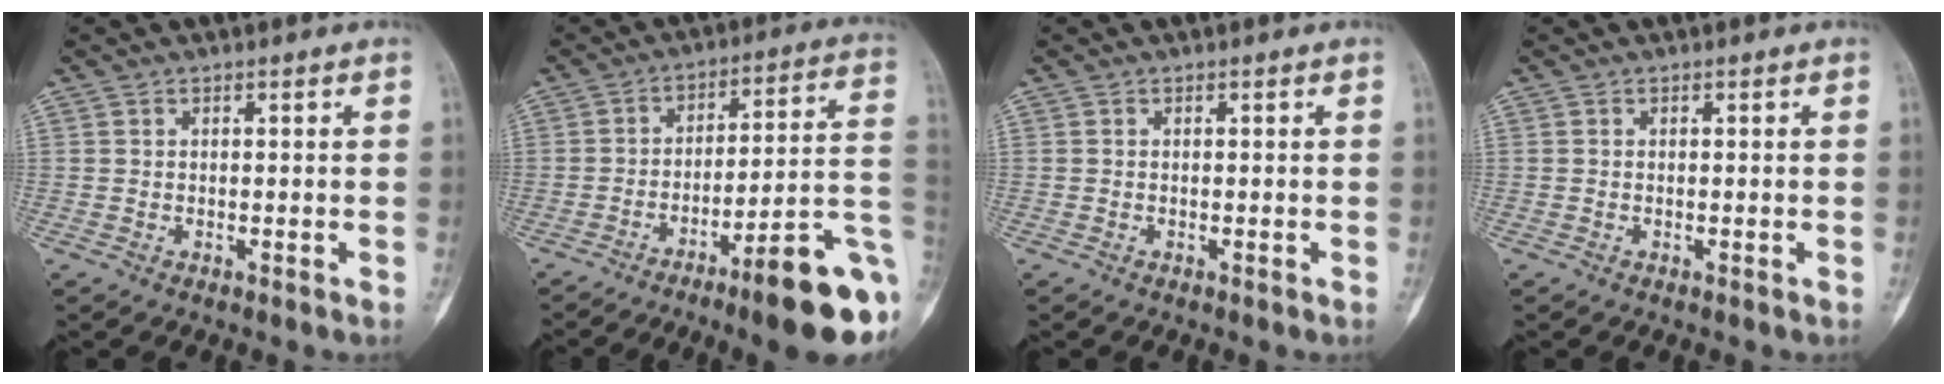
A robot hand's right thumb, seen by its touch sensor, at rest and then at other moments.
{"total": 19.2, "force": [-7.9, 3.5, 17.2], "torque": [-0.183, 0.059, -0.111]}
{"total": 0.0}
{"total": 0.0}